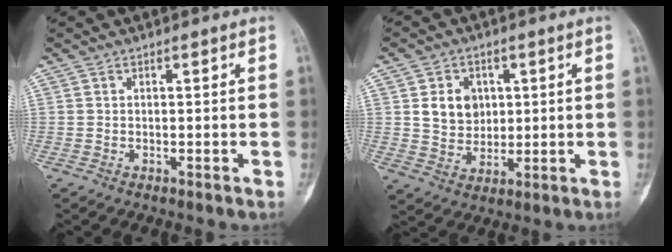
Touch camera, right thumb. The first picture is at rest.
{"total": 7.4, "force": [1.9, 6.0, 3.7], "torque": [-0.031, -0.011, 0.042]}